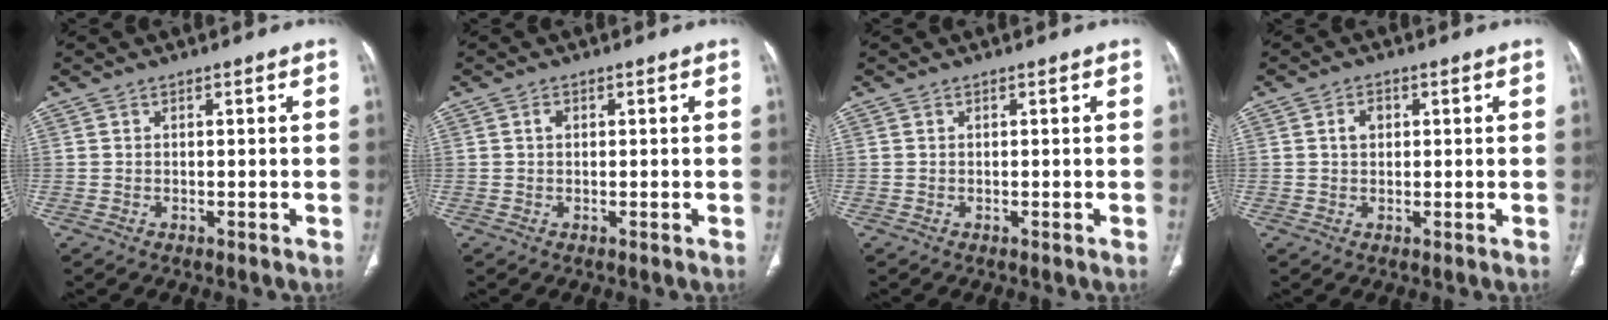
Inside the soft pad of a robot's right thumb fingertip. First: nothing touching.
{"total": 0.9, "force": [0.2, 0.7, 0.6], "torque": [-0.010, 0.002, 0.003]}
{"total": 0.0}
{"total": 2.5, "force": [0.6, 1.9, 1.6], "torque": [-0.020, 0.007, 0.009]}